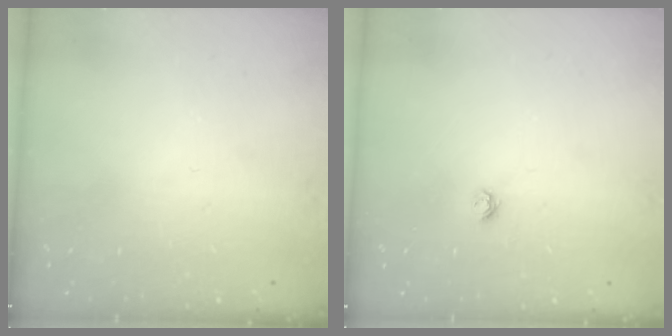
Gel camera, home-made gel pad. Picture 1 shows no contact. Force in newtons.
{"total": 3.8, "press": 3.8, "slide": 0.5}